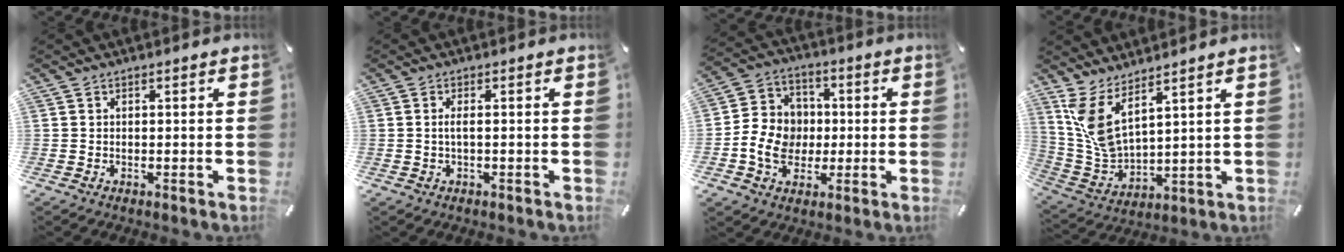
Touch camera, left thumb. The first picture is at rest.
{"total": 2.2, "force": [-0.1, 0.8, 2.1], "torque": [-0.046, -0.002, -0.005]}
{"total": 10.2, "force": [-1.5, 9.1, 4.3], "torque": [-0.092, 0.021, -0.023]}
{"total": 8.6, "force": [5.5, 3.3, 5.6], "torque": [-0.144, -0.044, 0.099]}